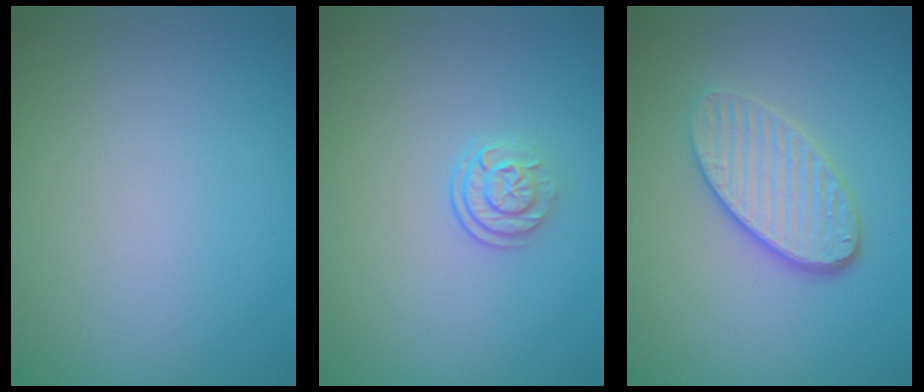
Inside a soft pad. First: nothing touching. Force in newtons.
{"total": 2.3, "press": 1.7, "slide": 1.5}
{"total": 4.0, "press": 3.3, "slide": 2.4}